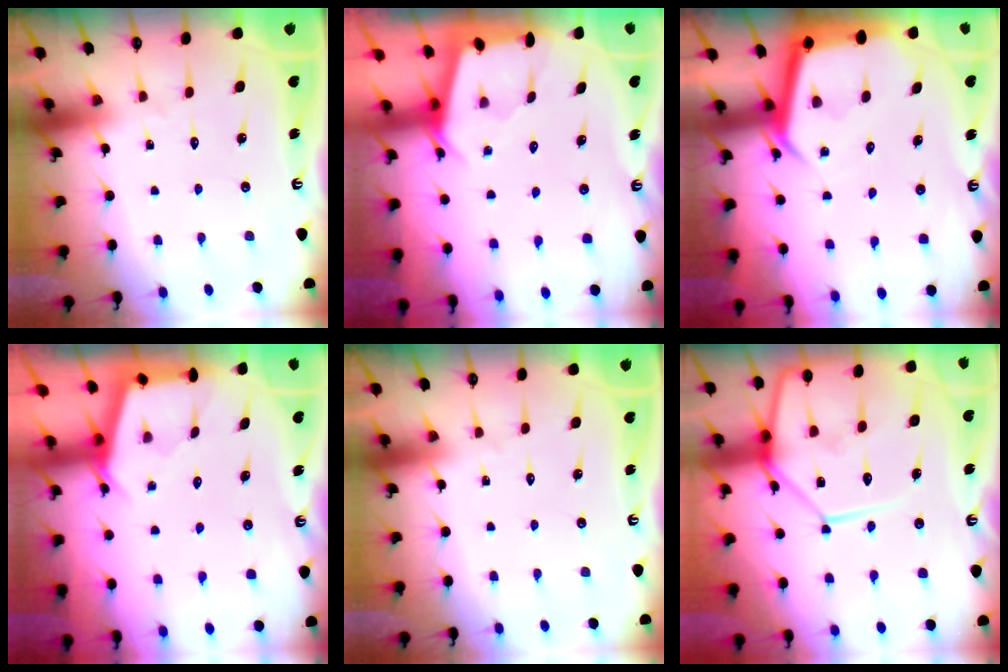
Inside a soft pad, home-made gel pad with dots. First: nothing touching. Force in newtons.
{"total": 2.4, "press": 2.4, "slide": 0.3}
{"total": 5.1, "press": 5.1, "slide": 0.3}
{"total": 2.6, "press": 2.6, "slide": 0.3}
{"total": 0.0}
{"total": 16.4, "press": 16.4, "slide": 1.5}